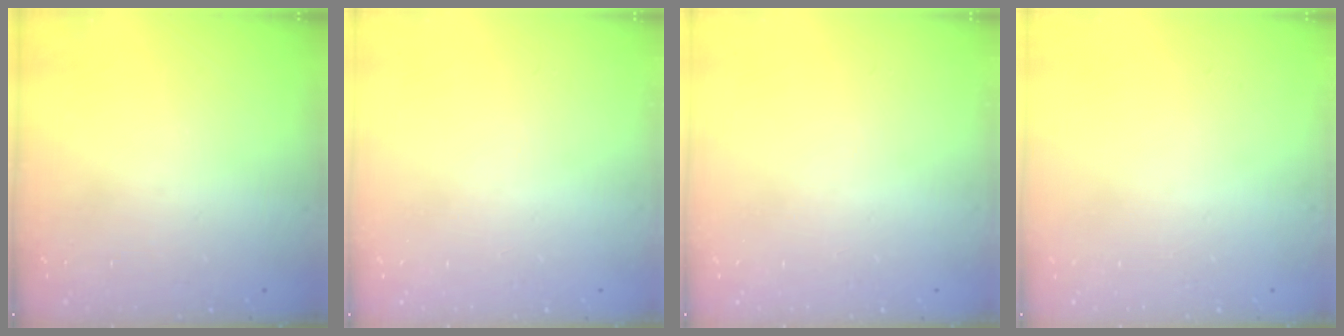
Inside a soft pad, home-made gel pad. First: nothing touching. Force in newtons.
{"total": 0.0}
{"total": 0.0}
{"total": 0.0}